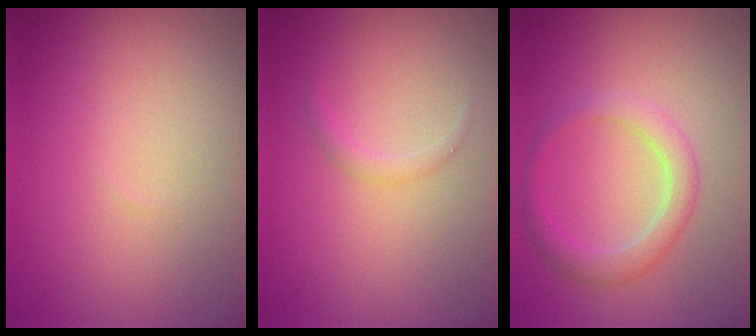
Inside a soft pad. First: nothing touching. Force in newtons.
{"total": 0.9, "press": 0.9, "slide": 0.0}
{"total": 2.5, "press": 2.5, "slide": 0.1}